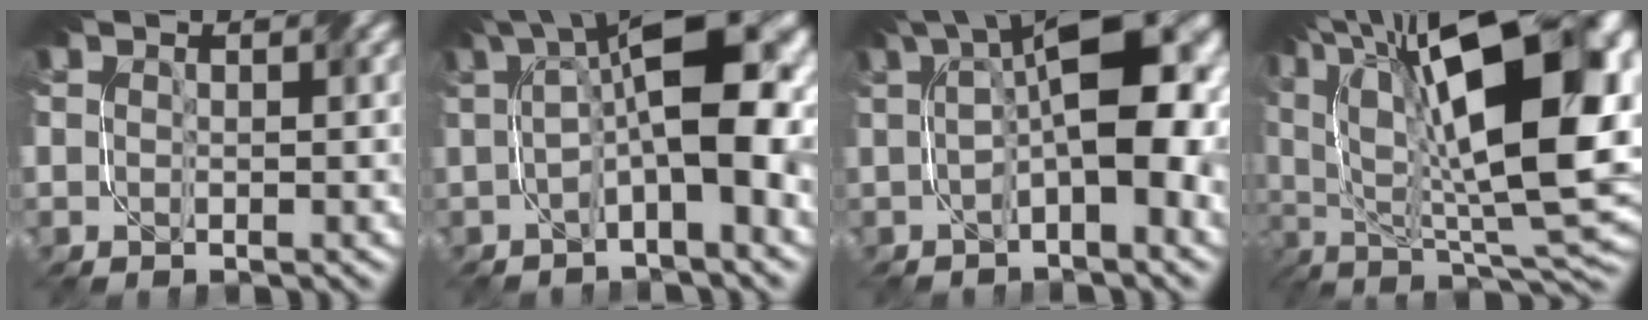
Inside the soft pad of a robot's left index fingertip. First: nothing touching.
{"total": 12.2, "force": [0.7, 4.2, 11.4], "torque": [-0.167, 0.024, 0.005]}
{"total": 10.7, "force": [0.7, 3.6, 10.1], "torque": [-0.150, 0.020, 0.007]}
{"total": 19.1, "force": [4.7, 7.7, 16.9], "torque": [-0.271, 0.020, 0.086]}